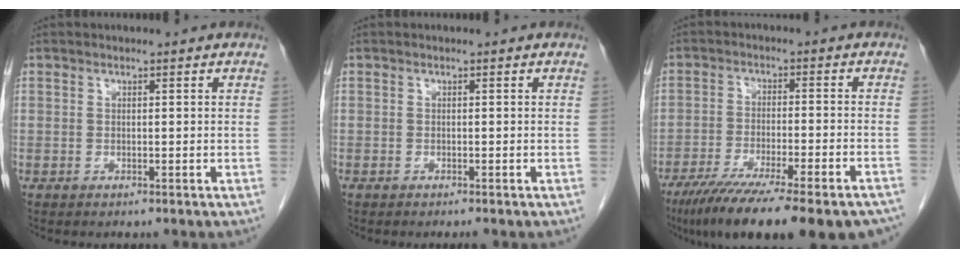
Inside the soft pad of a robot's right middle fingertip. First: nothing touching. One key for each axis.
{"total": 0.6, "fx": -0.5, "fy": 0.0, "fz": 0.3, "tx": -0.006, "ty": -0.001, "tz": -0.009}
{"total": 23.3, "fx": -18.7, "fy": 3.1, "fz": 13.6, "tx": -0.158, "ty": -0.038, "tz": -0.262}